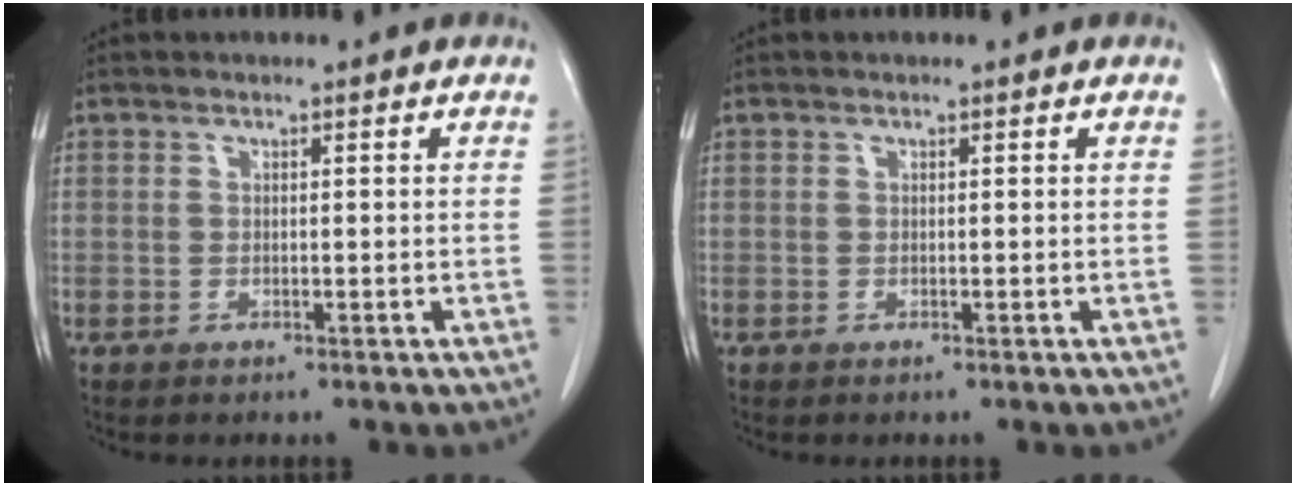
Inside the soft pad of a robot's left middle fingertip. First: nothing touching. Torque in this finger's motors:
{"motor_torque": [0.05, -0.05, 0.00, 0.00]}